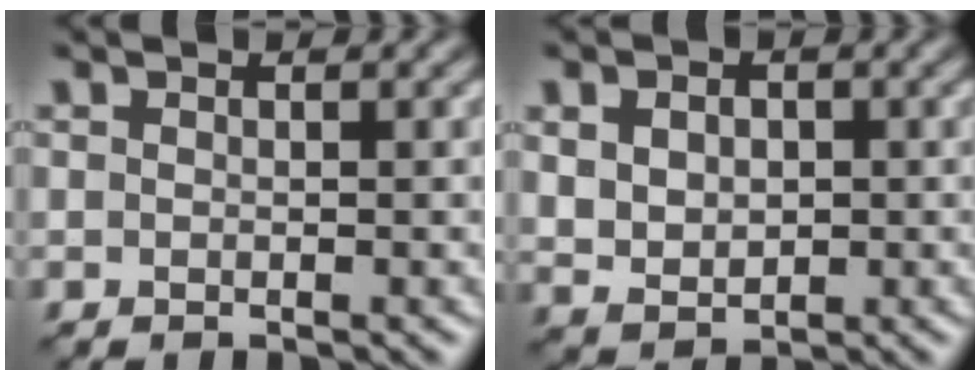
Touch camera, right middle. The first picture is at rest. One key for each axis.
{"total": 3.9, "fx": 0.7, "fy": 3.1, "fz": 2.3, "tx": -0.050, "ty": 0.003, "tz": 0.013}